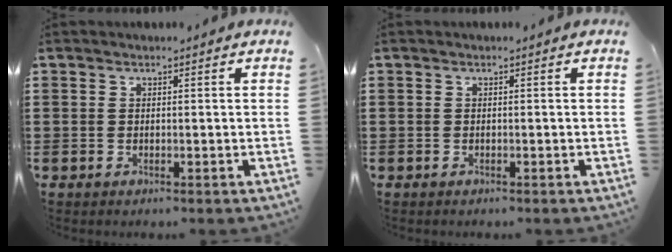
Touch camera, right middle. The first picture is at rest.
{"total": 0.0}